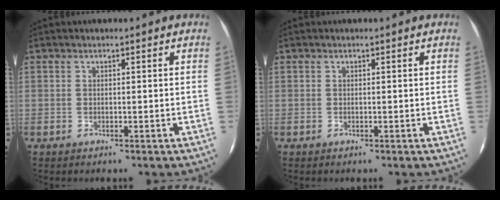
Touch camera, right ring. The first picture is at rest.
{"total": 0.0}